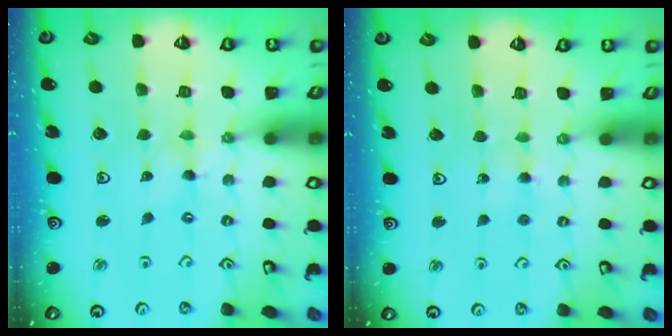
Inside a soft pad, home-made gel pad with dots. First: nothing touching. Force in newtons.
{"total": 3.7, "press": 3.7, "slide": 0.4}